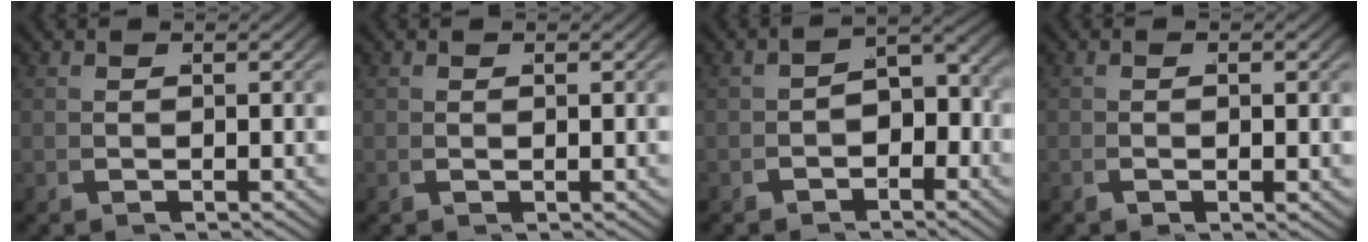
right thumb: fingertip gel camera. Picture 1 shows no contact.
{"total": 0.0}
{"total": 3.3, "force": [-1.7, 1.9, 2.0], "torque": [-0.022, -0.005, -0.033]}
{"total": 0.9, "force": [-0.7, 0.0, 0.6], "torque": [-0.003, 0.001, -0.022]}